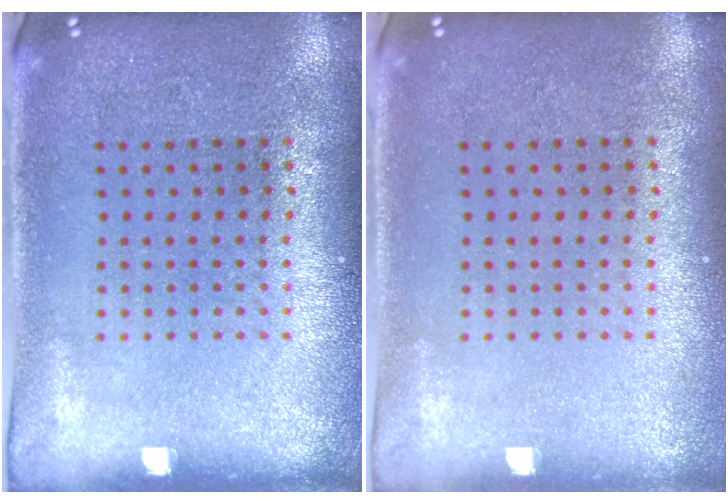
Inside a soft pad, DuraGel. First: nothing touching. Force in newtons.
{"total": 0.0}